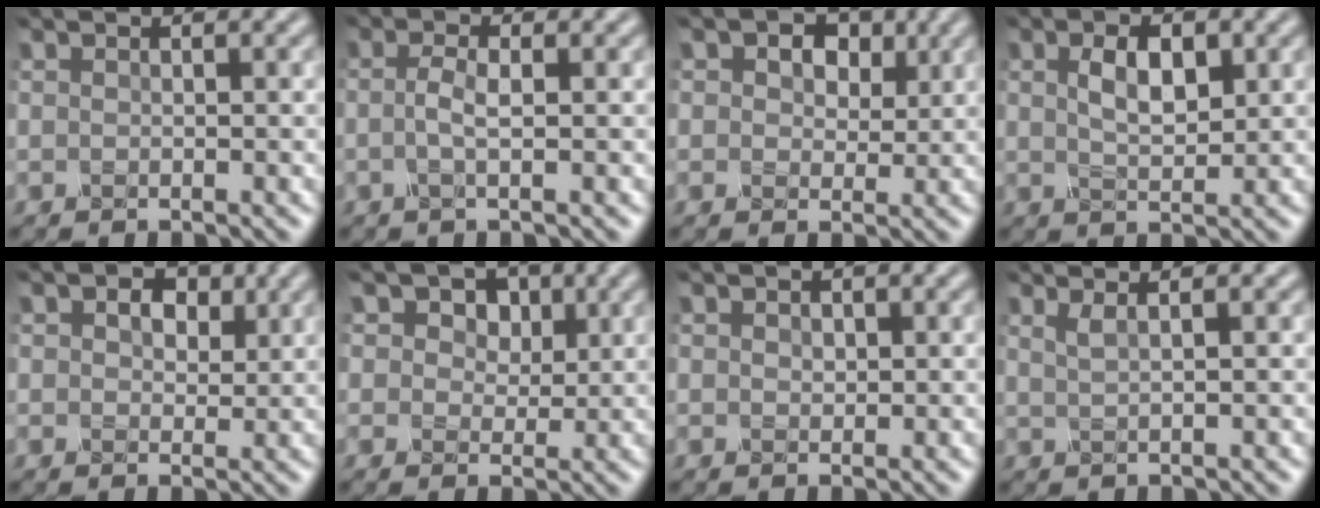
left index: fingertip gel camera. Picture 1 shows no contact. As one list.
[{"total": 1.6, "force": [-0.6, 0.2, 1.5], "torque": [-0.032, 0.005, -0.016]}, {"total": 5.3, "force": [2.5, 3.6, 3.0], "torque": [-0.055, 0.005, 0.017]}, {"total": 3.1, "force": [0.5, 1.6, 2.6], "torque": [-0.052, 0.002, 0.011]}, {"total": 4.0, "force": [1.8, 2.8, 2.3], "torque": [-0.045, 0.003, 0.014]}, {"total": 5.1, "force": [2.2, 3.8, 2.5], "torque": [-0.057, 0.000, 0.028]}, {"total": 0.6, "force": [0.2, 0.6, 0.2], "torque": [-0.005, 0.000, 0.003]}, {"total": 1.3, "force": [0.6, 0.4, 1.1], "torque": [-0.013, 0.006, 0.001]}]